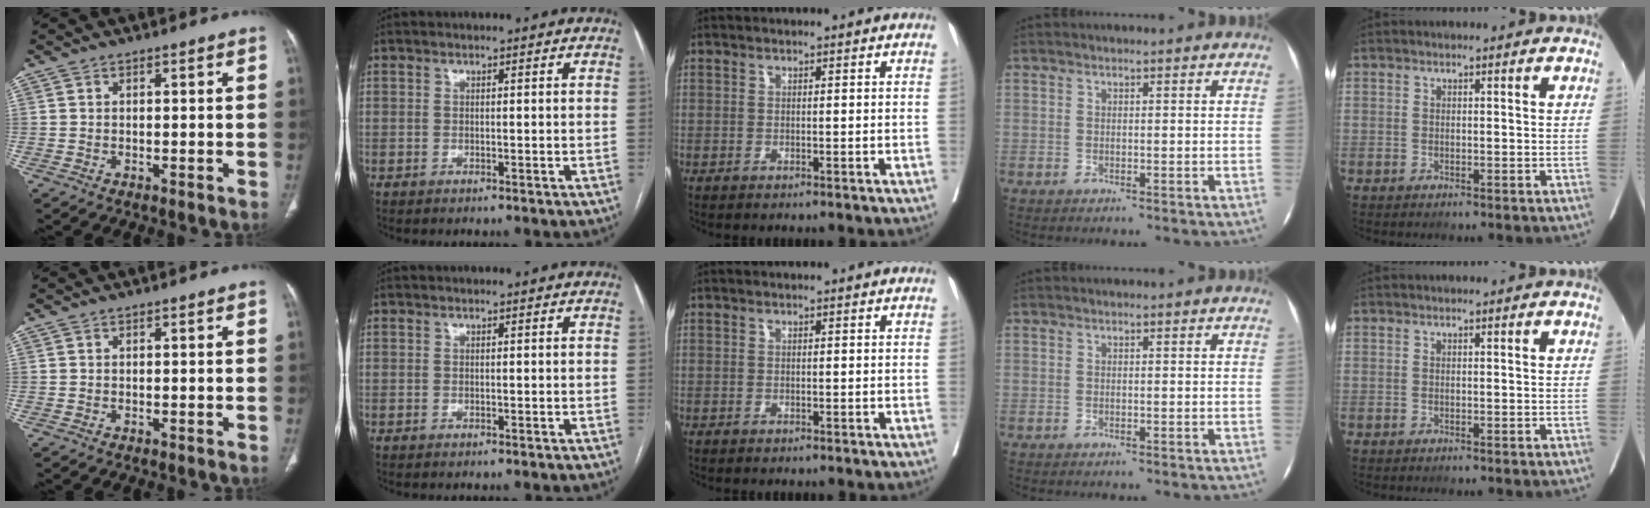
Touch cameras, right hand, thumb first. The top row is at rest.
{}